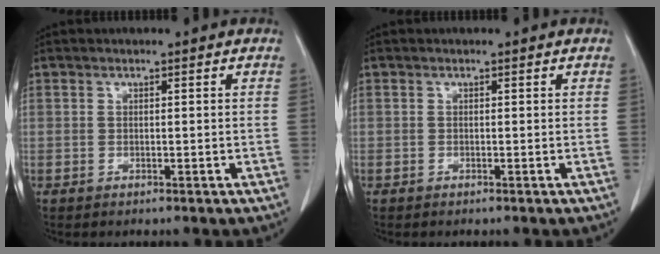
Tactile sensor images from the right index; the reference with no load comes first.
{"total": 0.0}